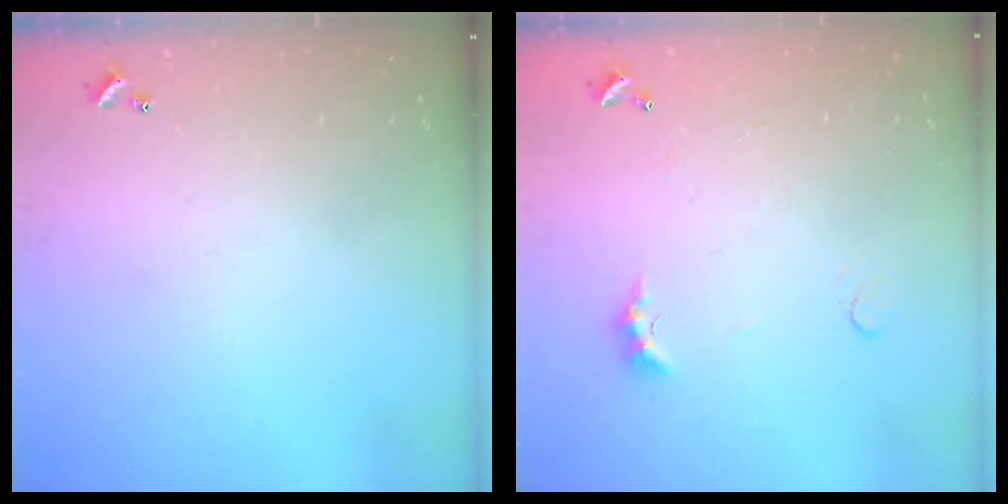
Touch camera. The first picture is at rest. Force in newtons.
{"total": 0.8, "press": 0.7, "slide": 0.4}